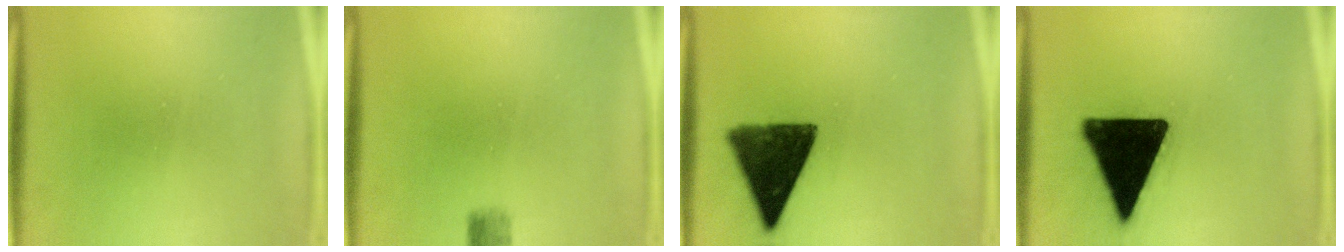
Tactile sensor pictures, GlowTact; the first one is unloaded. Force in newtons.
{"total": 2.2}
{"total": 12.5}
{"total": 19.8}